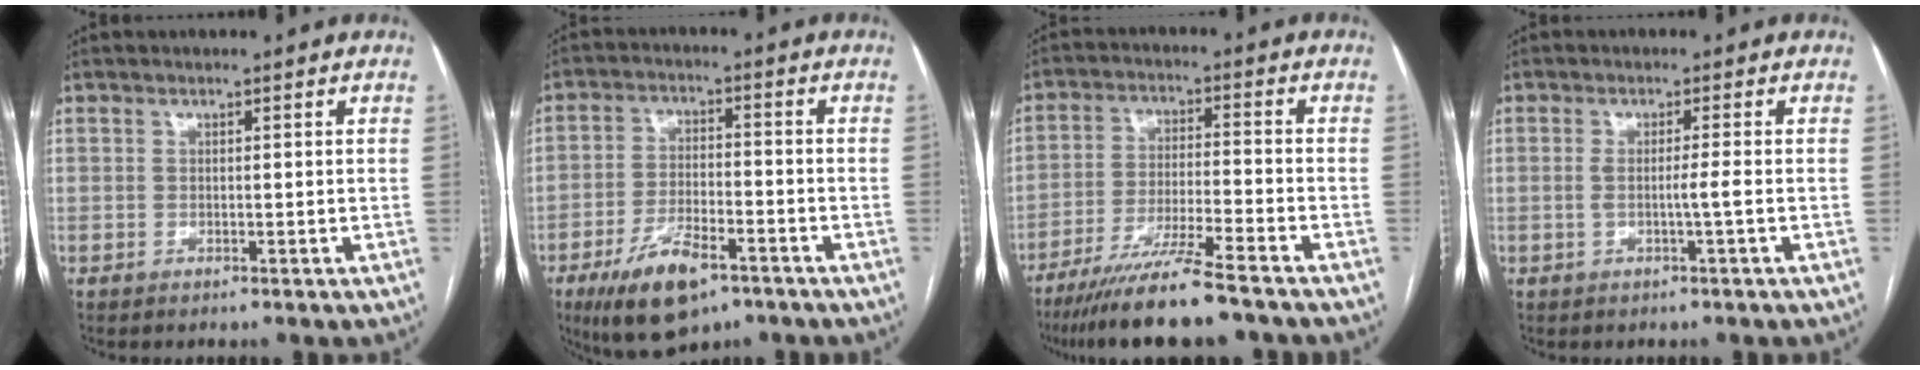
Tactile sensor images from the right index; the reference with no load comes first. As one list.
[{"total": 10.9, "force": [-6.6, 3.9, 7.8], "torque": [-0.150, -0.010, -0.110]}, {"total": 11.6, "force": [-9.3, -0.2, 7.0], "torque": [-0.119, -0.033, -0.159]}, {"total": 2.1, "force": [-0.5, -0.6, 1.9], "torque": [-0.033, -0.001, -0.010]}]